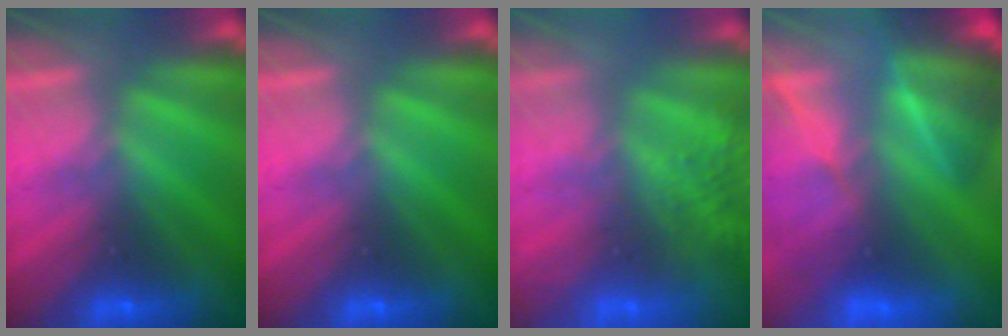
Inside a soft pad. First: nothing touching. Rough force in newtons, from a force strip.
{"total": 0.0}
{"total": 6.7}
{"total": 7.8}